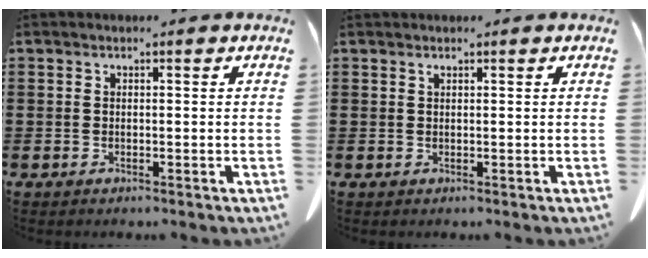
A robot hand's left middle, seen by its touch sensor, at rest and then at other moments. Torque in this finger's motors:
{"motor_torque": [0.20, 0.14, 0.05, 0.02]}